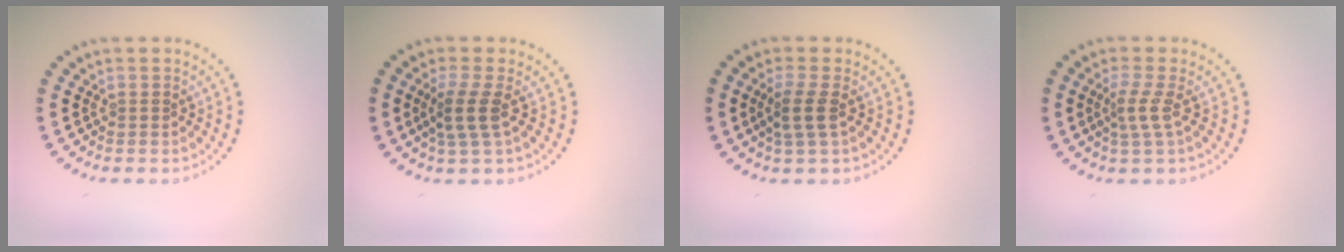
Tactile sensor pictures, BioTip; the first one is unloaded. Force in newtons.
{"total": 2.6, "press": 2.1, "slide": 1.4}
{"total": 2.2, "press": 1.9, "slide": 1.2}
{"total": 2.0, "press": 1.3, "slide": 1.4}